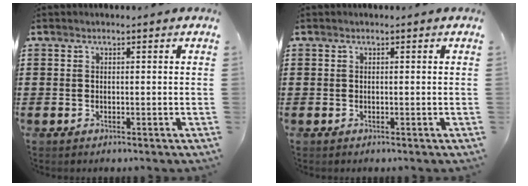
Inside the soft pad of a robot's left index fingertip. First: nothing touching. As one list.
[{"total": 0.0}]